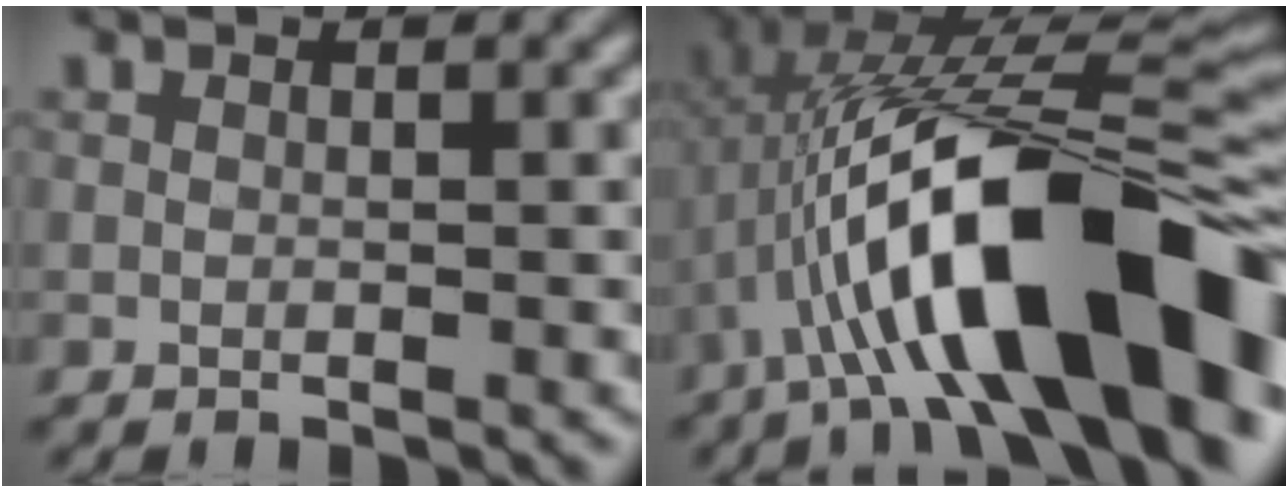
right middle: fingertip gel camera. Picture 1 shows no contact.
{"total": 15.6, "force": [-4.5, 5.3, 14.0], "torque": [-0.220, 0.043, -0.069]}